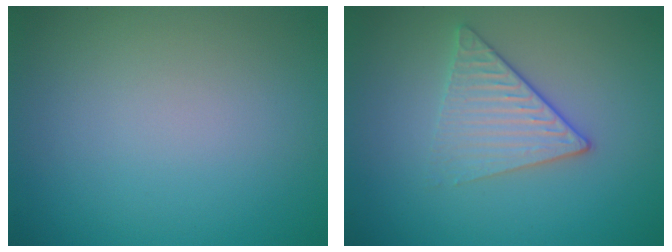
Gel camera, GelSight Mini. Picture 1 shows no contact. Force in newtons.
{"total": 3.3, "press": 2.9, "slide": 1.5}